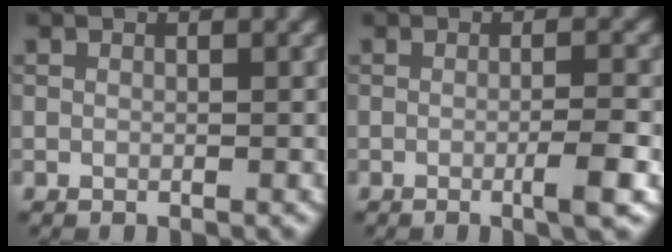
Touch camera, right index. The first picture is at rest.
{"total": 3.0, "force": [-0.9, 0.4, 2.8], "torque": [-0.039, 0.003, -0.019]}